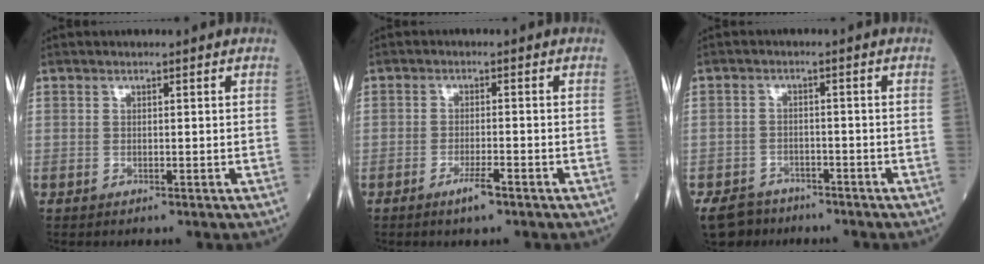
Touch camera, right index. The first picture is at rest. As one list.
[{"total": 3.0, "force": [-2.0, 0.2, 2.2], "torque": [-0.039, -0.002, -0.036]}, {"total": 6.5, "force": [-5.3, 3.6, 0.8], "torque": [-0.017, -0.004, -0.089]}]